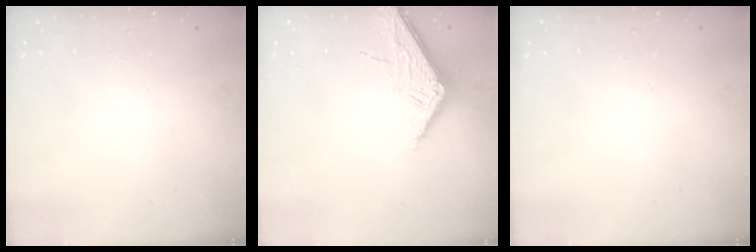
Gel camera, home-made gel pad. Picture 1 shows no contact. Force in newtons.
{"total": 6.6, "press": 6.5, "slide": 0.7}
{"total": 0.0}